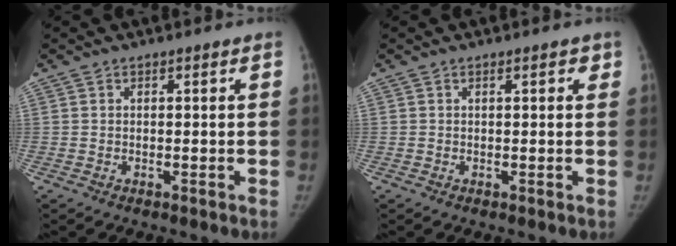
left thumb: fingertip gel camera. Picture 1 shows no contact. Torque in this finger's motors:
{"motor_torque": [-0.35, 0.27, -0.01, 0.47, -0.04]}